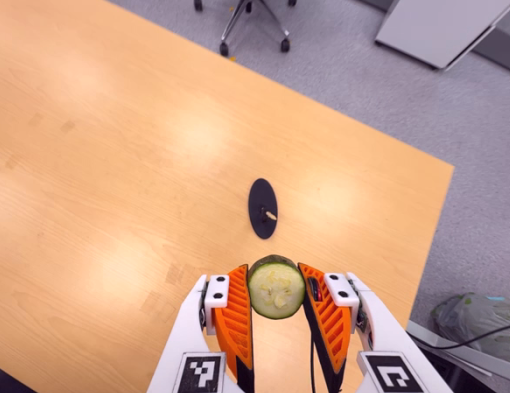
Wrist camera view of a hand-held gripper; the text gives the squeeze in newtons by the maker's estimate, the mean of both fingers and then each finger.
{"total": 11.4, "left": 11.9, "right": 10.9}